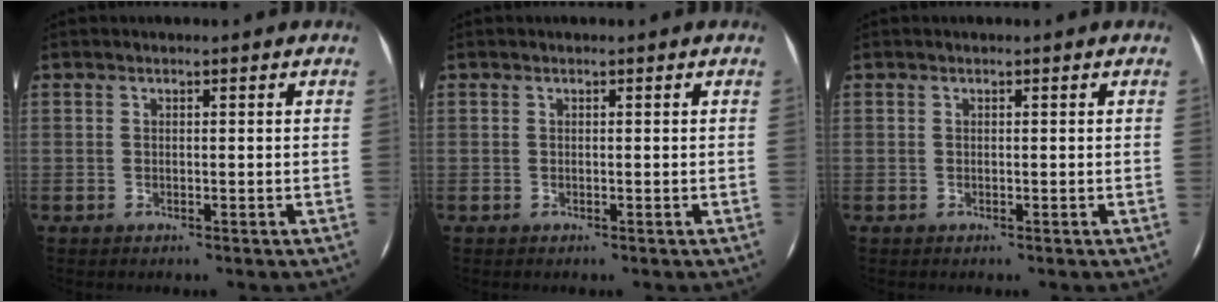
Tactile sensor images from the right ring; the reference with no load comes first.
{"total": 0.0}
{"total": 0.0}